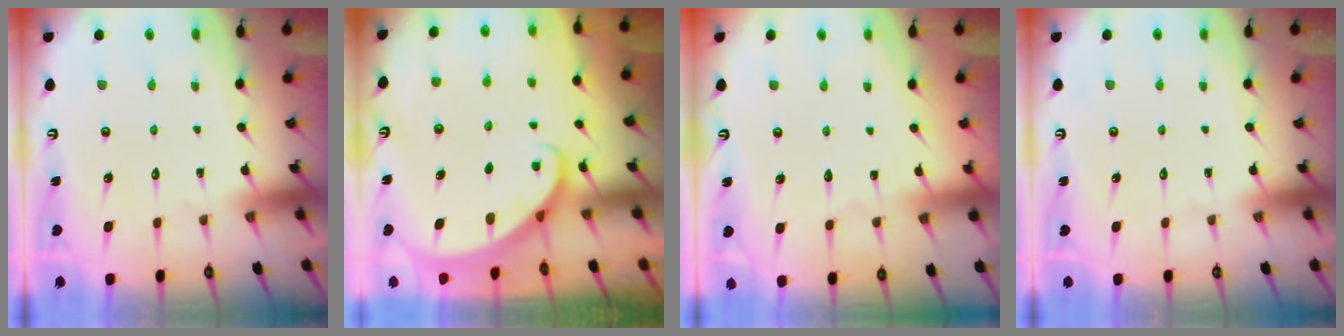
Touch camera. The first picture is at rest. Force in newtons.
{"total": 1.8, "press": 1.8, "slide": 0.0}
{"total": 2.6, "press": 2.6, "slide": 0.3}
{"total": 0.0}